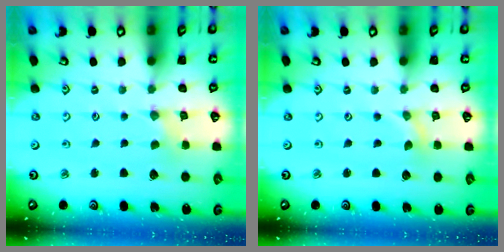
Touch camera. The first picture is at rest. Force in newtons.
{"total": 0.0}